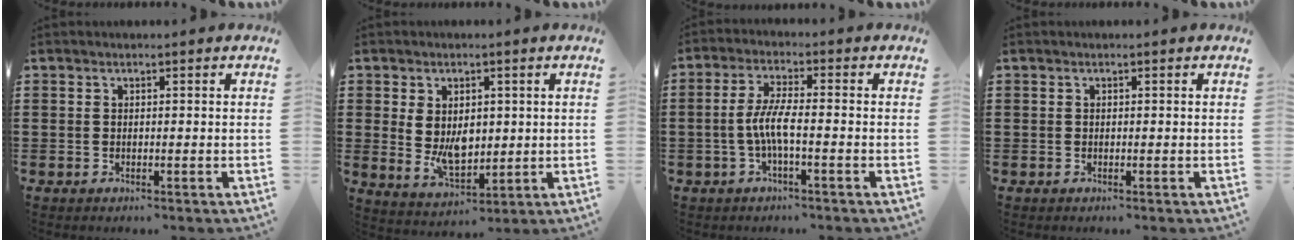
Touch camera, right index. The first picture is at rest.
{"total": 6.3, "force": [0.8, 4.2, 4.6], "torque": [-0.084, 0.003, 0.013]}
{"total": 5.3, "force": [-1.4, 0.9, 5.0], "torque": [-0.118, -0.007, -0.037]}
{"total": 0.0}